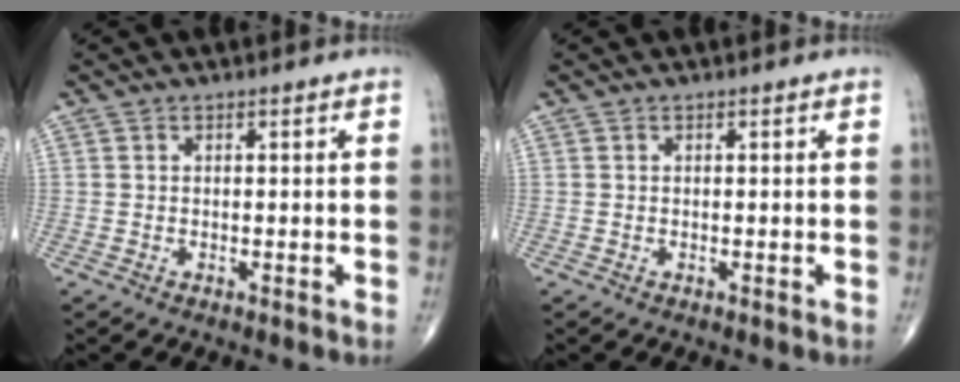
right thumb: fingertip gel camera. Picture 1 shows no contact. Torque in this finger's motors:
{"motor_torque": [-0.31, -0.02, -0.14, -0.08, -0.08]}